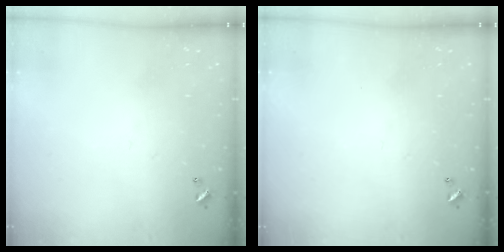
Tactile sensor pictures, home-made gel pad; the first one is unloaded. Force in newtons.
{"total": 0.0}